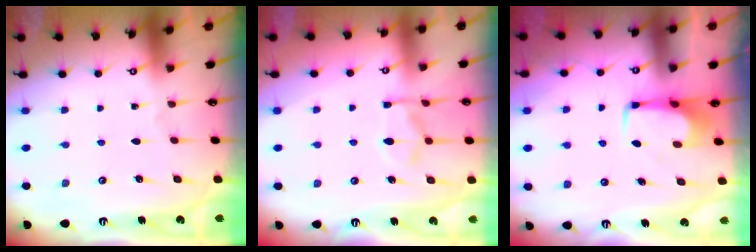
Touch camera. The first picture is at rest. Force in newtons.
{"total": 11.5, "press": 11.5, "slide": 1.3}
{"total": 0.6, "press": 0.5, "slide": 0.2}